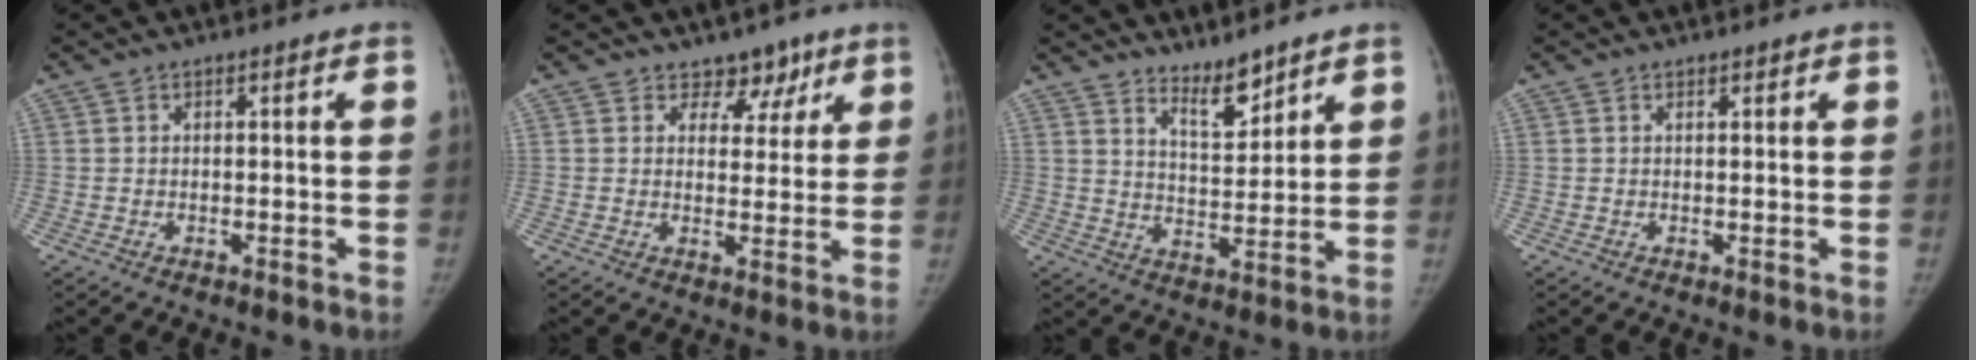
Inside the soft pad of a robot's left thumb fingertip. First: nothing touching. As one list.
[{"total": 5.3, "force": [3.6, 3.6, 1.2], "torque": [0.023, -0.018, 0.051]}, {"total": 6.6, "force": [5.6, 1.9, 3.0], "torque": [-0.034, -0.055, 0.103]}, {"total": 0.8, "force": [0.6, 0.3, 0.4], "torque": [-0.008, -0.003, 0.009]}]